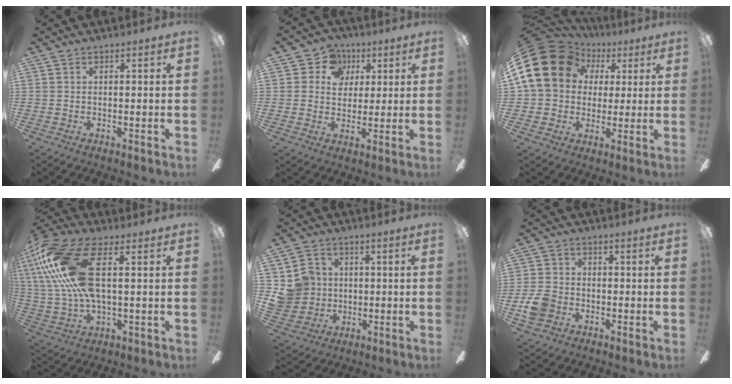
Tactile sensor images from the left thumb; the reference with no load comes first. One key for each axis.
{"total": 7.8, "fx": 2.7, "fy": 7.1, "fz": 1.6, "tx": -0.031, "ty": -0.005, "tz": 0.047}
{"total": 18.2, "fx": 4.9, "fy": 15.7, "fz": 8.0, "tx": -0.168, "ty": -0.015, "tz": 0.095}
{"total": 23.5, "fx": 5.5, "fy": 10.9, "fz": 20.1, "tx": -0.422, "ty": -0.002, "tz": 0.094}
{"total": 9.0, "fx": 0.1, "fy": 8.7, "fz": 2.3, "tx": -0.065, "ty": 0.015, "tz": 0.008}
{"total": 6.8, "fx": -2.7, "fy": 5.4, "fz": 3.2, "tx": -0.077, "ty": 0.021, "tz": -0.051}